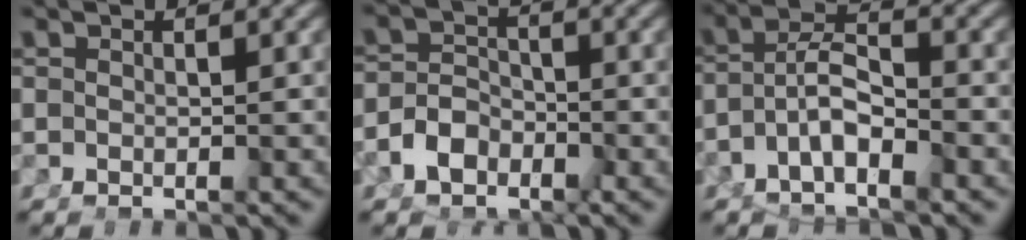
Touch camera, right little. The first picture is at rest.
{"total": 4.1, "force": [-2.3, 2.9, 1.7], "torque": [-0.024, -0.008, -0.038]}
{"total": 5.4, "force": [-2.4, 3.0, 3.7], "torque": [-0.060, -0.011, -0.042]}